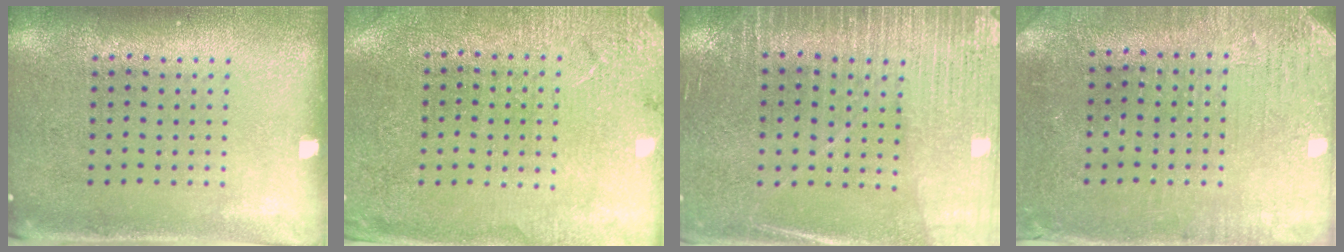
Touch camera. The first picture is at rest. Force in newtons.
{"total": 2.7, "press": 2.7, "slide": 0.1}
{"total": 3.0, "press": 2.9, "slide": 0.7}
{"total": 3.1, "press": 2.7, "slide": 1.4}